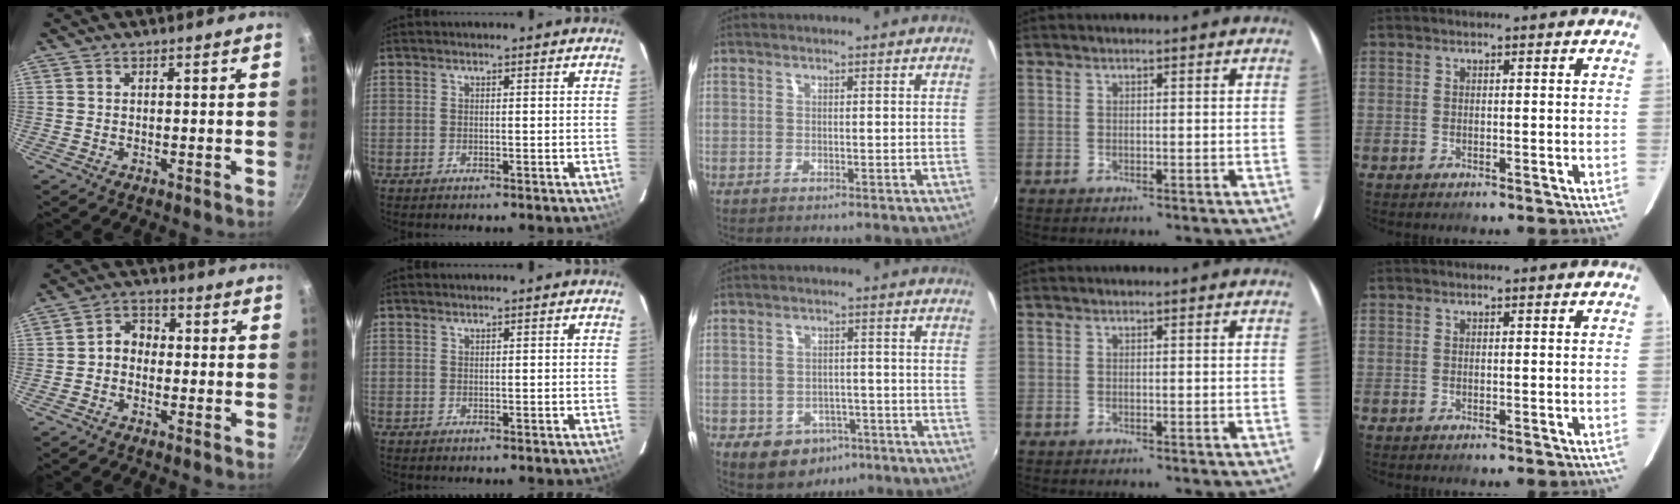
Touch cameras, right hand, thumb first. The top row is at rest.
{"thumb": {"total": 4.3, "force": [-0.9, 3.5, 2.4], "torque": [-0.023, 0.022, -0.030]}, "middle": {"total": 9.1, "force": [-4.7, 7.0, 3.5], "torque": [-0.078, 0.005, -0.047]}}